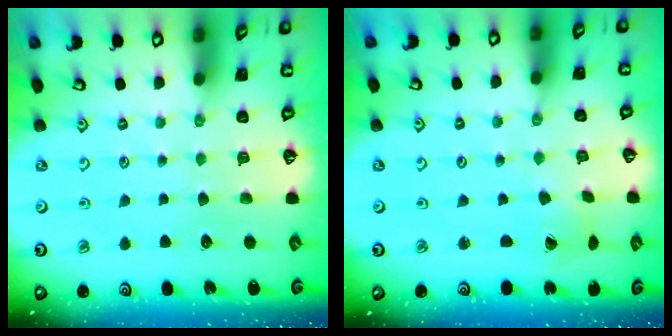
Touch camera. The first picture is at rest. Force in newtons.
{"total": 1.1, "press": 1.0, "slide": 0.1}